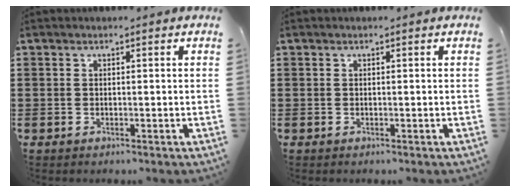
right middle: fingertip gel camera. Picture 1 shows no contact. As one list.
[{"total": 0.0}]